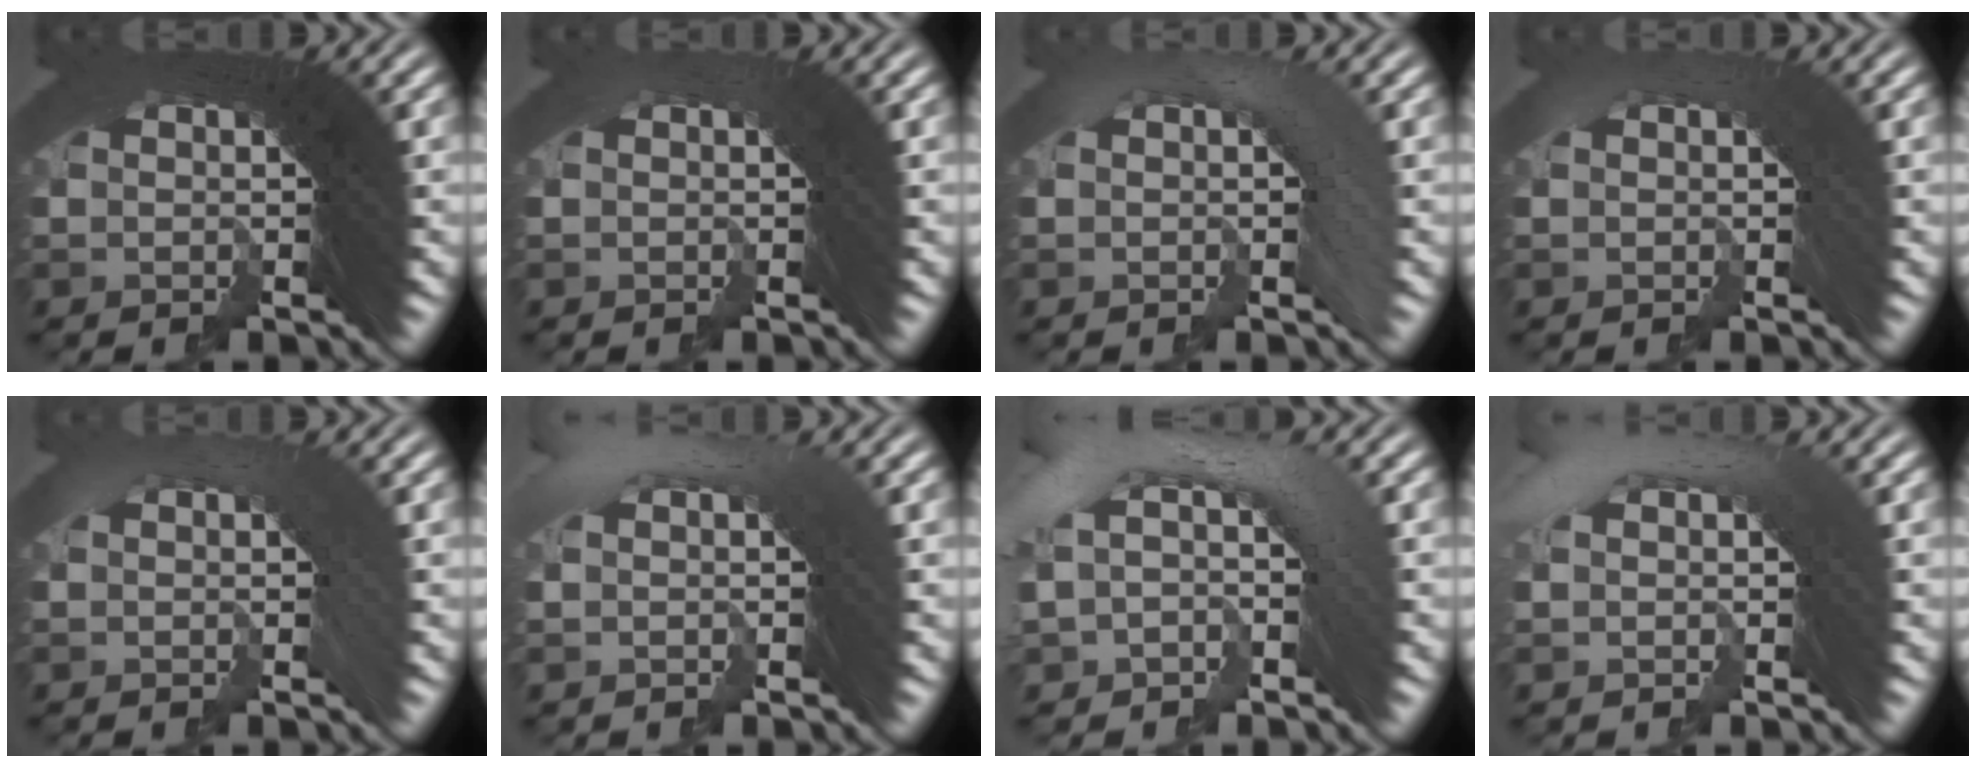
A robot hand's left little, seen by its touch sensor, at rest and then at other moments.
{"total": 0.7, "force": [-0.7, 0.0, -0.1], "torque": [0.011, 0.003, -0.013]}
{"total": 1.1, "force": [0.1, 0.0, 1.1], "torque": [0.005, 0.017, -0.002]}
{"total": 0.5, "force": [-0.2, -0.1, 0.5], "torque": [0.006, 0.008, -0.005]}
{"total": 0.7, "force": [0.0, -0.1, 0.7], "torque": [0.006, 0.011, -0.002]}
{"total": 1.1, "force": [0.6, -0.2, 0.9], "torque": [-0.004, 0.032, 0.002]}
{"total": 4.2, "force": [0.3, 2.4, 3.4], "torque": [-0.059, 0.030, -0.010]}
{"total": 1.5, "force": [0.6, 0.2, 1.4], "torque": [-0.016, 0.035, 0.003]}